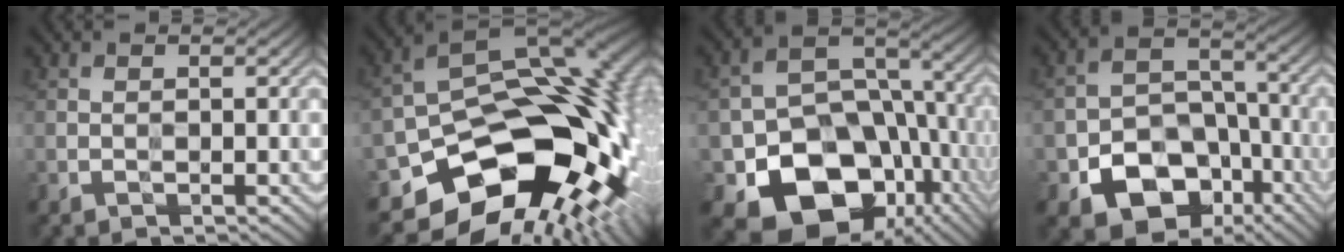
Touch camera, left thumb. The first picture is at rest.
{"total": 18.8, "force": [-6.9, 11.8, 13.0], "torque": [-0.197, -0.042, -0.093]}
{"total": 17.5, "force": [-6.8, 12.9, 9.7], "torque": [-0.155, -0.046, -0.096]}
{"total": 13.7, "force": [-7.0, 9.4, 7.0], "torque": [-0.127, -0.027, -0.115]}